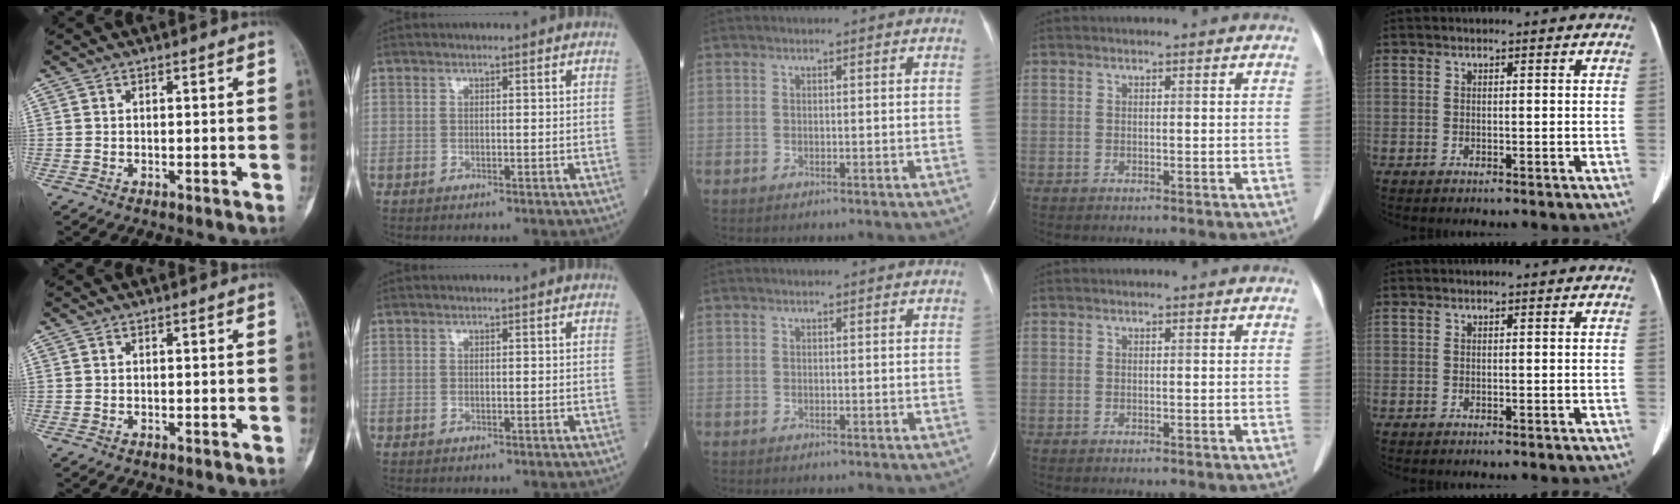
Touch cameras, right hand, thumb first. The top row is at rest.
{}